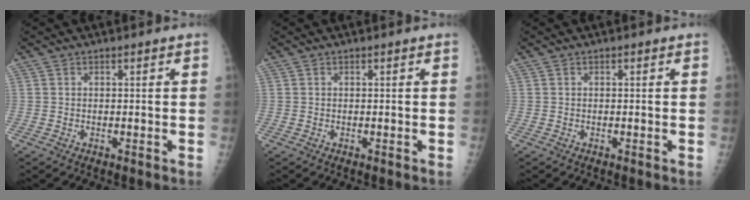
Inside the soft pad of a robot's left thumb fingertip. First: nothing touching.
{"total": 0.0}
{"total": 0.0}